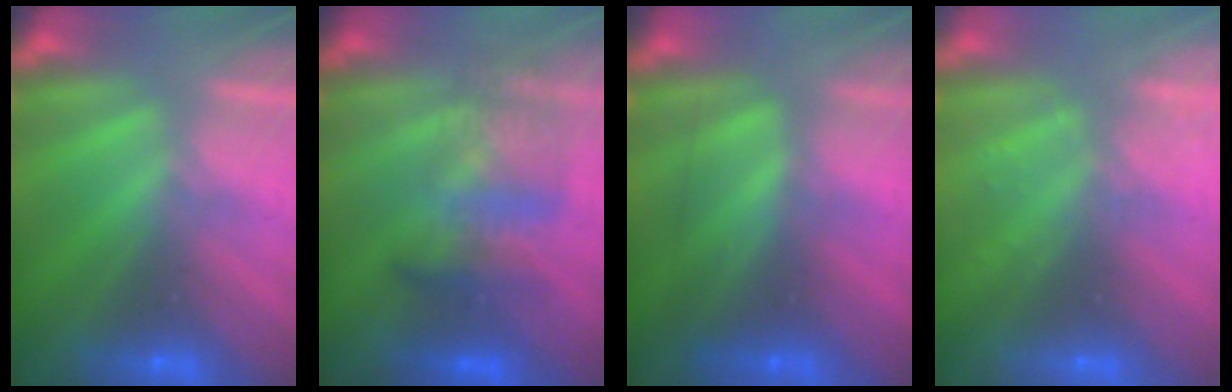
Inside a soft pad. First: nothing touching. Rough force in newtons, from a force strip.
{"total": 4.1}
{"total": 2.4}
{"total": 2.3}